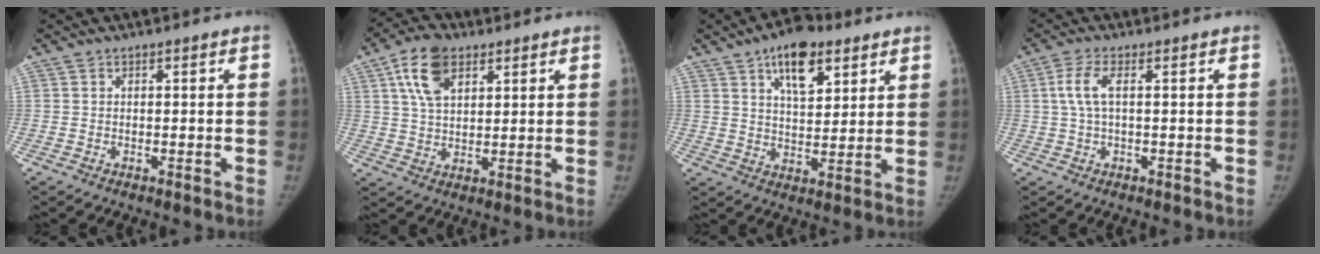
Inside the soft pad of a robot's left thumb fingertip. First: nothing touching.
{"total": 9.9, "force": [4.6, 5.9, 6.5], "torque": [-0.100, -0.006, 0.081]}
{"total": 11.8, "force": [6.5, 5.9, 7.9], "torque": [-0.088, -0.025, 0.104]}
{"total": 4.4, "force": [0.8, 1.5, 4.1], "torque": [-0.109, 0.010, 0.014]}